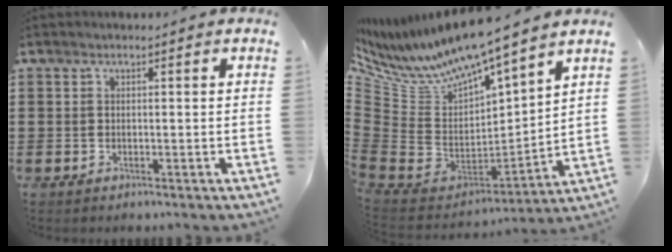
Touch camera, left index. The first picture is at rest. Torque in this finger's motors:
{"motor_torque": [1.54, -0.59, 0.35, 0.21]}